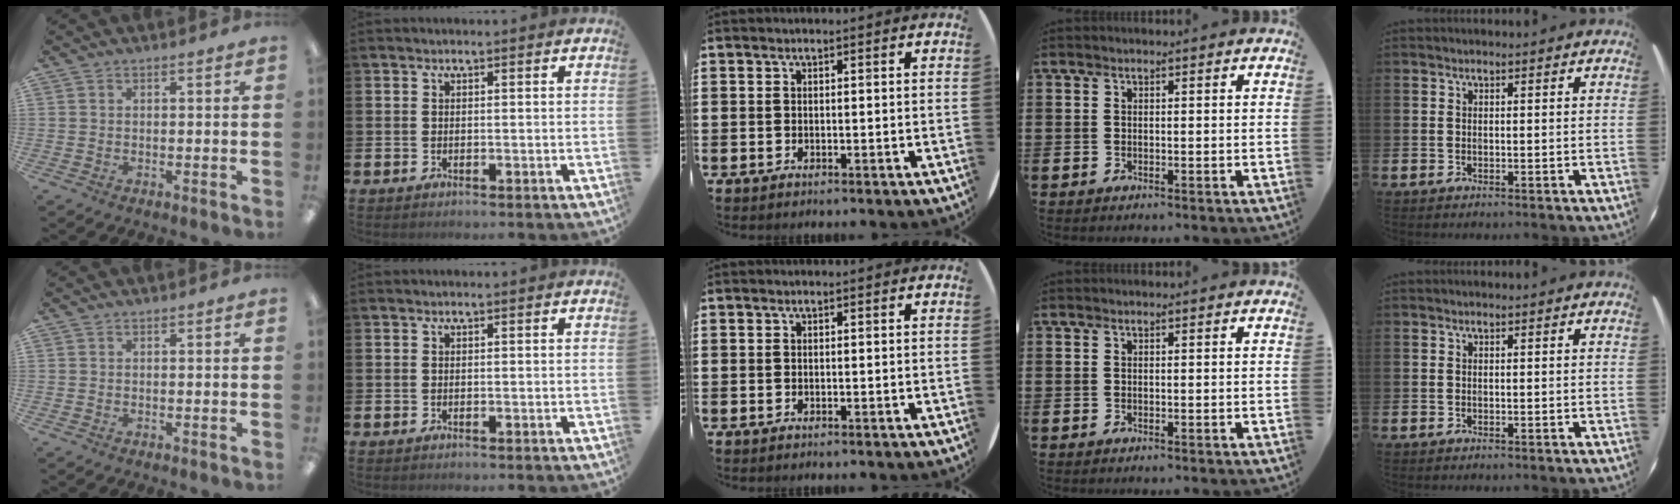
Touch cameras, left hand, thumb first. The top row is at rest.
{}